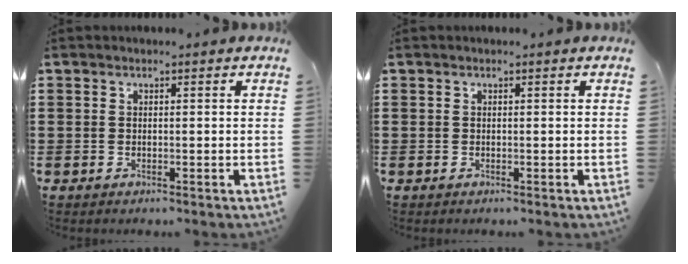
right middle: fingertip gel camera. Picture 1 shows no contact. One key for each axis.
{"total": 0.0}